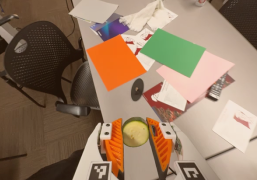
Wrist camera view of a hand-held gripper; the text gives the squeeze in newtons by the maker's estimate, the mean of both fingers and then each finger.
{"total": 10.1, "left": 10.2, "right": 10.0}